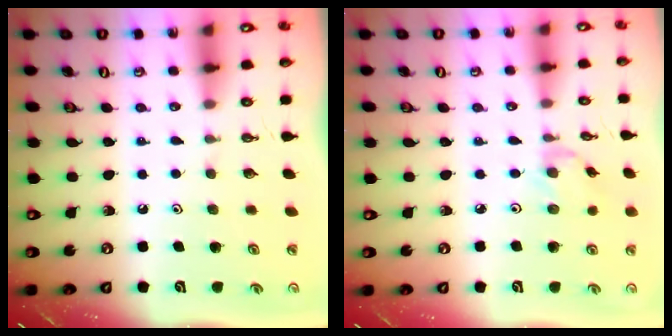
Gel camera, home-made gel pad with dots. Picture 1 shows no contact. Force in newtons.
{"total": 1.1, "press": 1.1, "slide": 0.3}